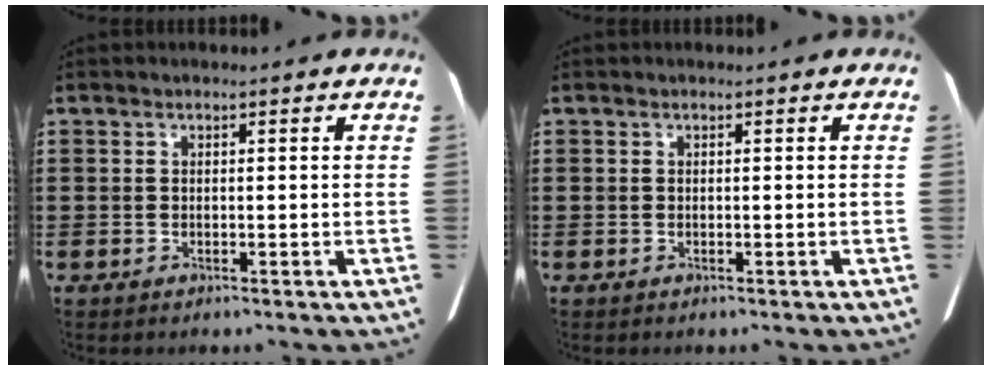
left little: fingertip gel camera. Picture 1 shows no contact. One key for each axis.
{"total": 0.0}